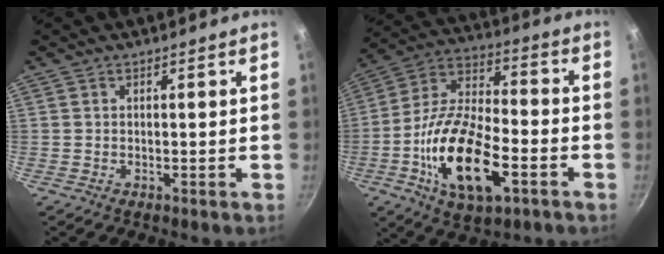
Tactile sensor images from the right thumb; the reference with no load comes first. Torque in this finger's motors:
{"motor_torque": [0.11, 1.05, 1.96, -0.81, 0.59]}